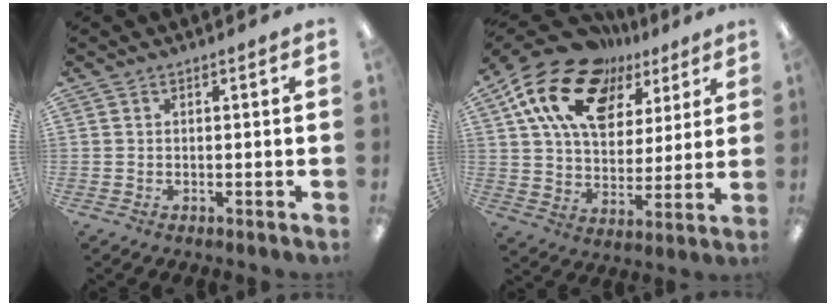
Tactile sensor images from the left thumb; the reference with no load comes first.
{"total": 19.6, "force": [11.5, 12.1, 10.2], "torque": [-0.199, -0.045, 0.212]}